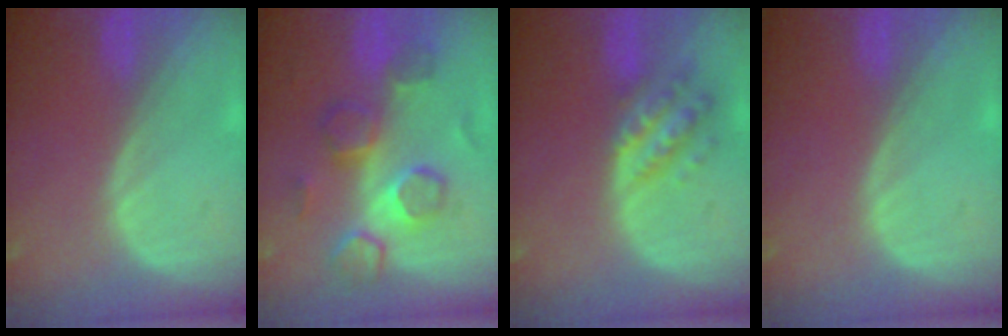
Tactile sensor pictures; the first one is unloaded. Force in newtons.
{"total": 8.8, "press": 8.5, "slide": 2.3}
{"total": 6.4, "press": 5.8, "slide": 2.7}
{"total": 0.0}